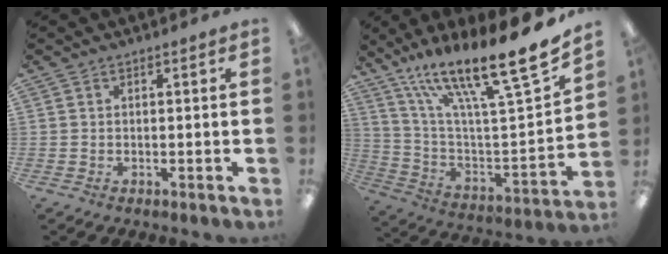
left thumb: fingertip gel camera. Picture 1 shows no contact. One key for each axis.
{"total": 21.1, "fx": 16.7, "fy": 2.2, "fz": 12.8, "tx": -0.196, "ty": -0.130, "tz": 0.263}